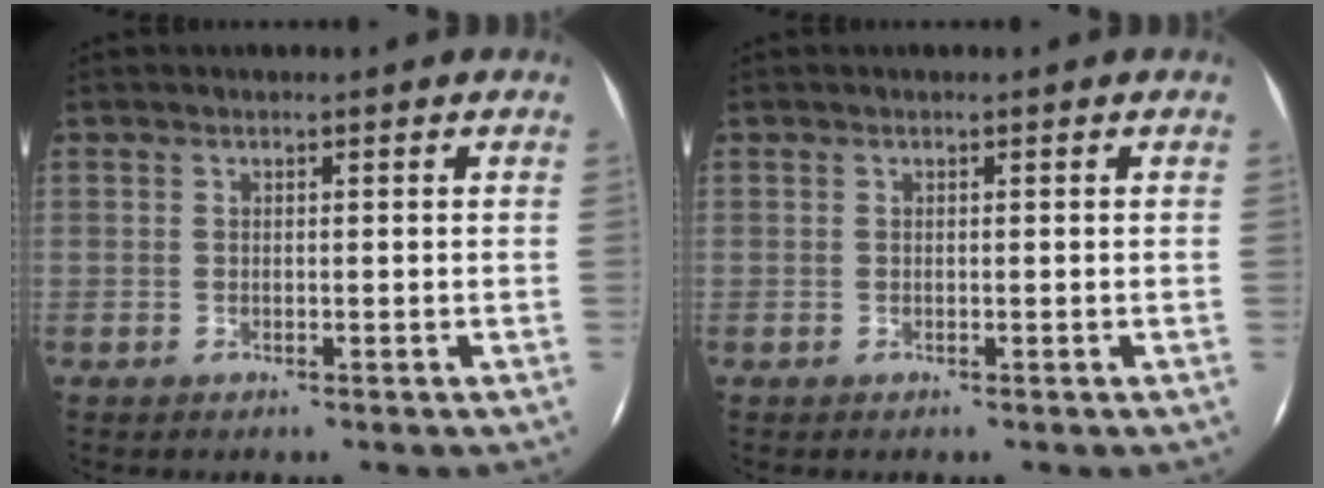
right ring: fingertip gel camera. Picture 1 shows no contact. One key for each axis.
{"total": 0.0}